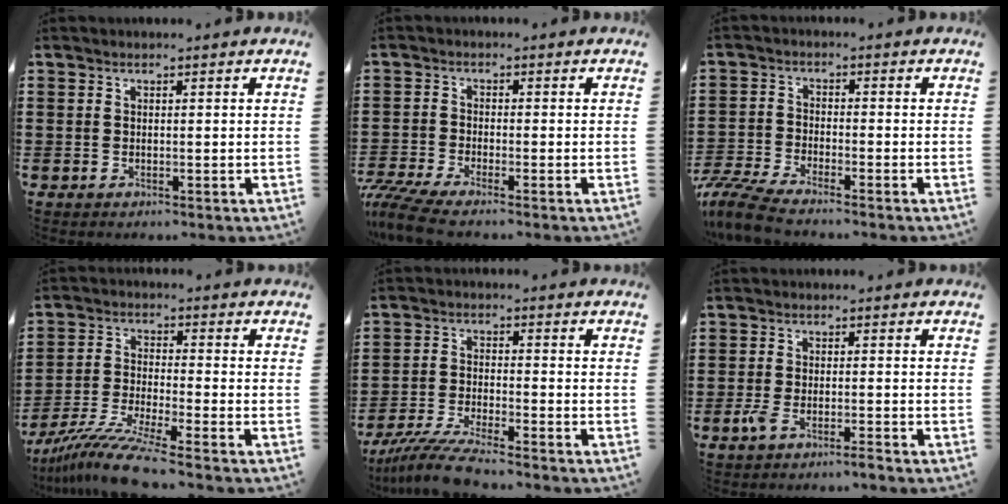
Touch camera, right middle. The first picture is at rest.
{"total": 4.5, "force": [-4.0, 0.1, 2.1], "torque": [-0.063, -0.022, -0.082]}
{"total": 6.0, "force": [-5.4, 0.5, 2.5], "torque": [-0.080, -0.016, -0.112]}
{"total": 8.8, "force": [-7.5, -0.3, 4.7], "torque": [-0.100, -0.012, -0.145]}
{"total": 7.2, "force": [-6.4, 0.0, 3.2], "torque": [-0.080, -0.015, -0.126]}
{"total": 2.8, "force": [-2.0, 0.3, 2.0], "torque": [-0.049, -0.003, -0.040]}